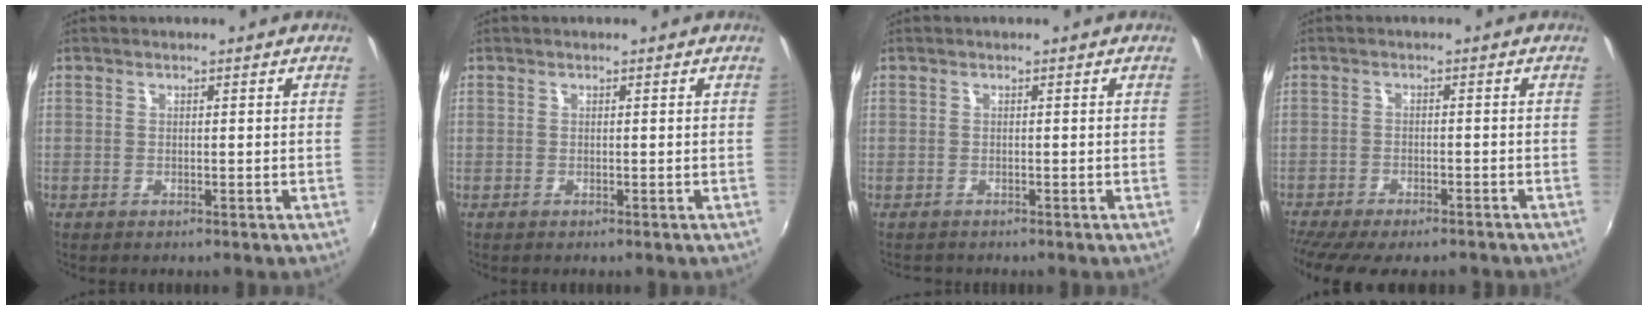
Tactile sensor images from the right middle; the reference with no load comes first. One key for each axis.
{"total": 0.0}
{"total": 0.8, "fx": -0.7, "fy": 0.4, "fz": -0.2, "tx": 0.001, "ty": 0.000, "tz": -0.013}
{"total": 10.0, "fx": -8.5, "fy": 2.2, "fz": 4.8, "tx": -0.111, "ty": -0.039, "tz": -0.137}